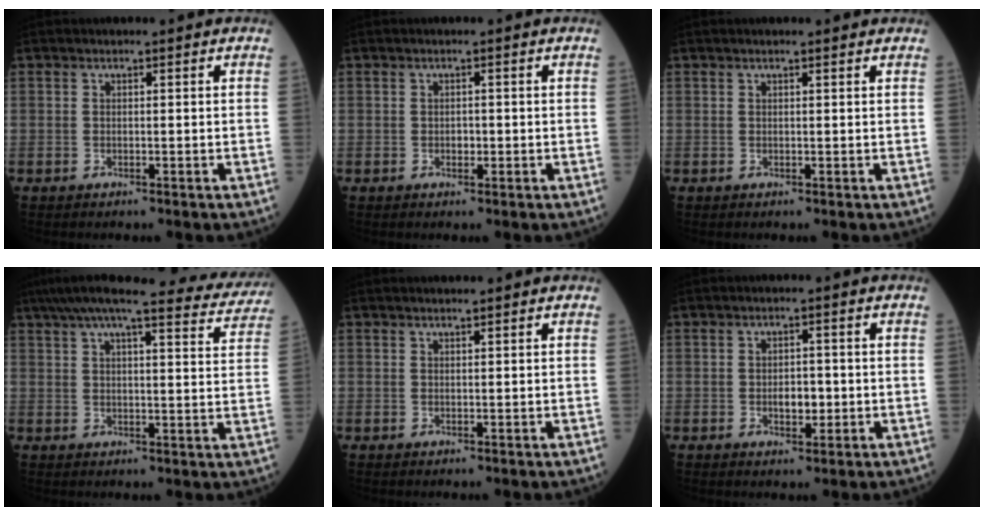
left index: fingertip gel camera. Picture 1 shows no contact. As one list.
[{"total": 0.9, "force": [-0.2, 0.6, 0.6], "torque": [-0.012, 0.000, -0.003]}, {"total": 1.7, "force": [1.5, 0.1, 0.9], "torque": [-0.013, 0.012, 0.018]}, {"total": 21.5, "force": [19.6, 2.0, 8.5], "torque": [-0.129, -0.015, 0.240]}, {"total": 1.2, "force": [1.1, -0.1, 0.5], "torque": [-0.009, 0.008, 0.021]}, {"total": 2.9, "force": [-0.5, 1.6, 2.3], "torque": [-0.037, 0.001, -0.004]}]